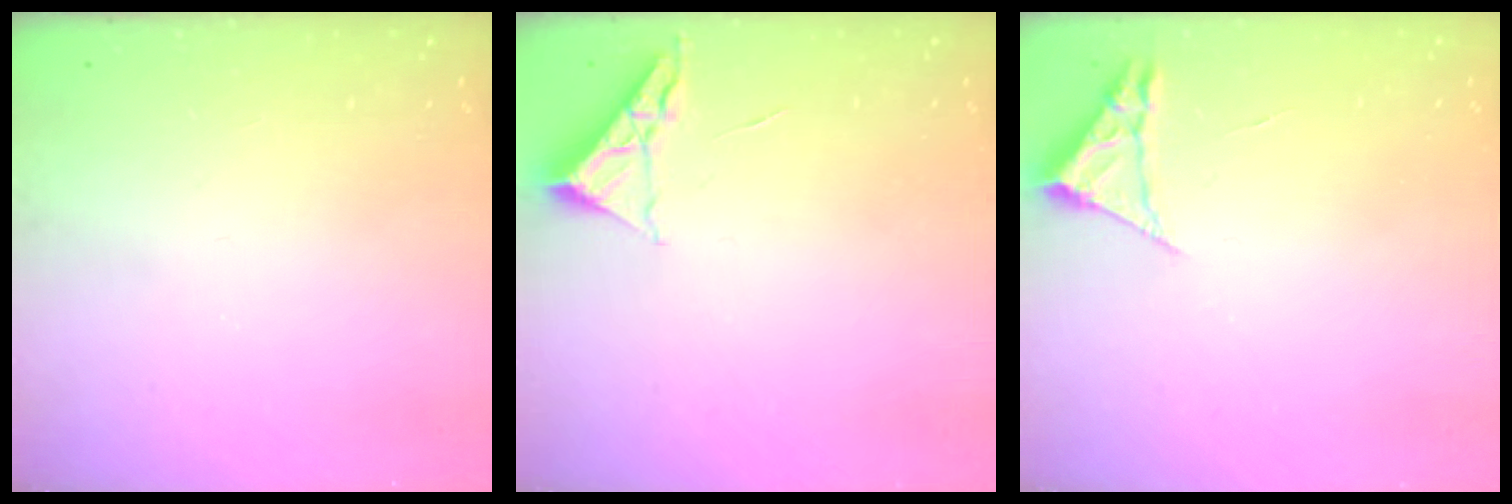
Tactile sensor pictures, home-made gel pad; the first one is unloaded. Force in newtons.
{"total": 3.8, "press": 3.8, "slide": 0.5}
{"total": 2.3, "press": 2.3, "slide": 0.4}